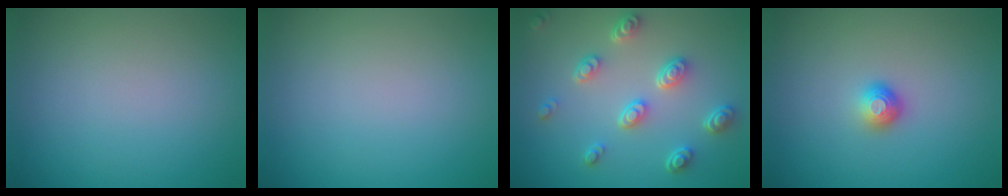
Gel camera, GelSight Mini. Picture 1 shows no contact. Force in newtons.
{"total": 0.0}
{"total": 4.5, "press": 3.5, "slide": 2.9}
{"total": 1.5, "press": 1.1, "slide": 1.0}